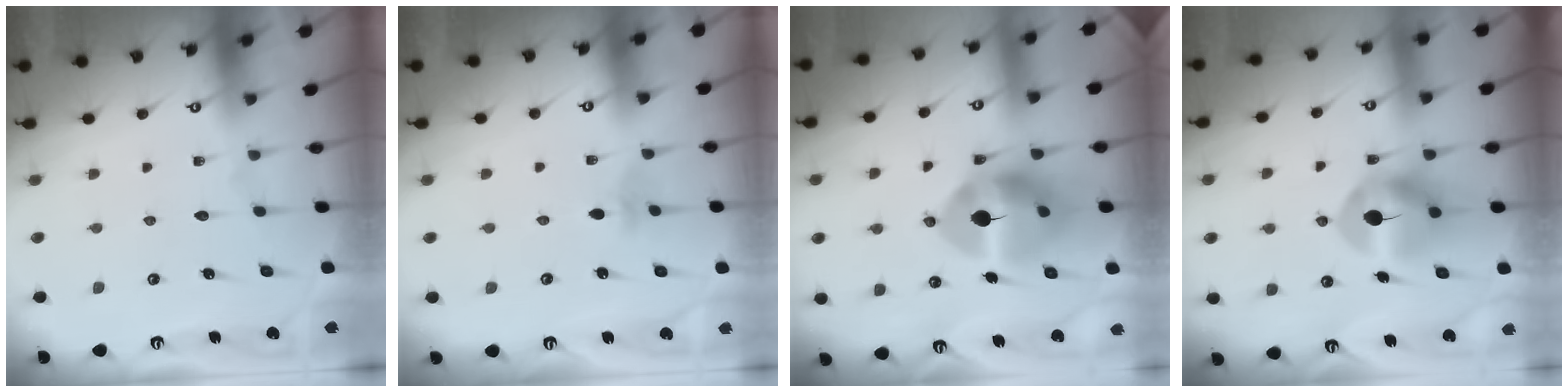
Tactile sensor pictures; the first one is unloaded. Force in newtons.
{"total": 3.5, "press": 3.4, "slide": 0.9}
{"total": 11.9, "press": 11.8, "slide": 1.8}
{"total": 9.5, "press": 9.4, "slide": 0.9}